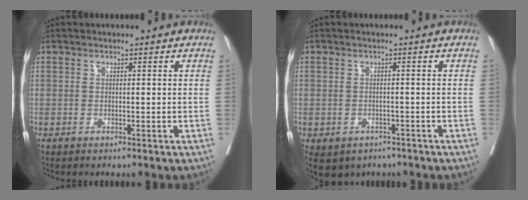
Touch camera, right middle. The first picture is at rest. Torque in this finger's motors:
{"motor_torque": [0.72, -0.73, 0.19, 0.06]}